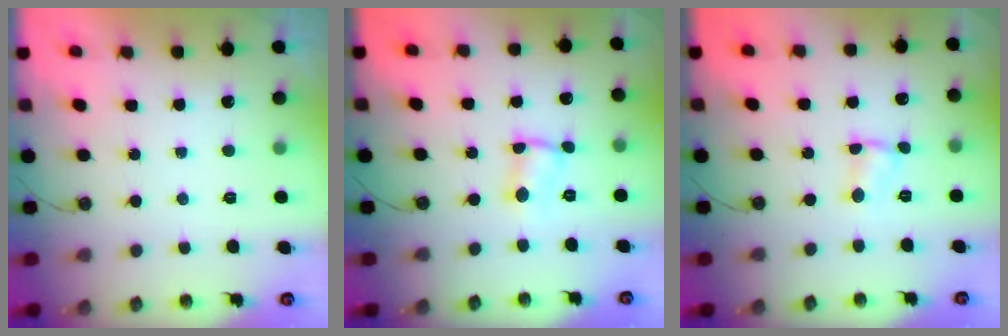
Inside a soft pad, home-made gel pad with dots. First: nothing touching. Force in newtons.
{"total": 2.0, "press": 2.0, "slide": 0.1}
{"total": 1.4, "press": 1.4, "slide": 0.2}